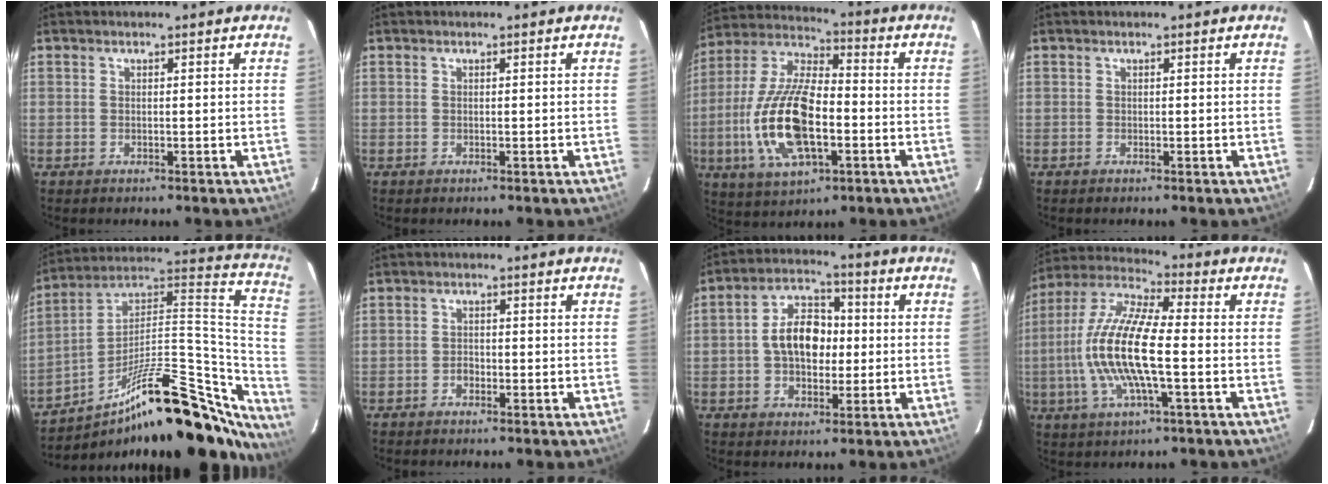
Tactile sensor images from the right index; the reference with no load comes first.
{"total": 0.0}
{"total": 18.9, "force": [-4.5, 8.2, 16.5], "torque": [-0.348, -0.005, -0.084]}
{"total": 0.0}
{"total": 31.9, "force": [-20.4, 11.0, 22.0], "torque": [-0.291, 0.035, -0.308]}
{"total": 1.3, "force": [-0.8, 0.9, 0.5], "torque": [-0.009, 0.004, -0.014]}
{"total": 9.7, "force": [-0.2, 6.4, 7.3], "torque": [-0.135, 0.026, -0.002]}
{"total": 16.3, "force": [-2.4, 3.9, 15.7], "torque": [-0.314, 0.001, -0.054]}